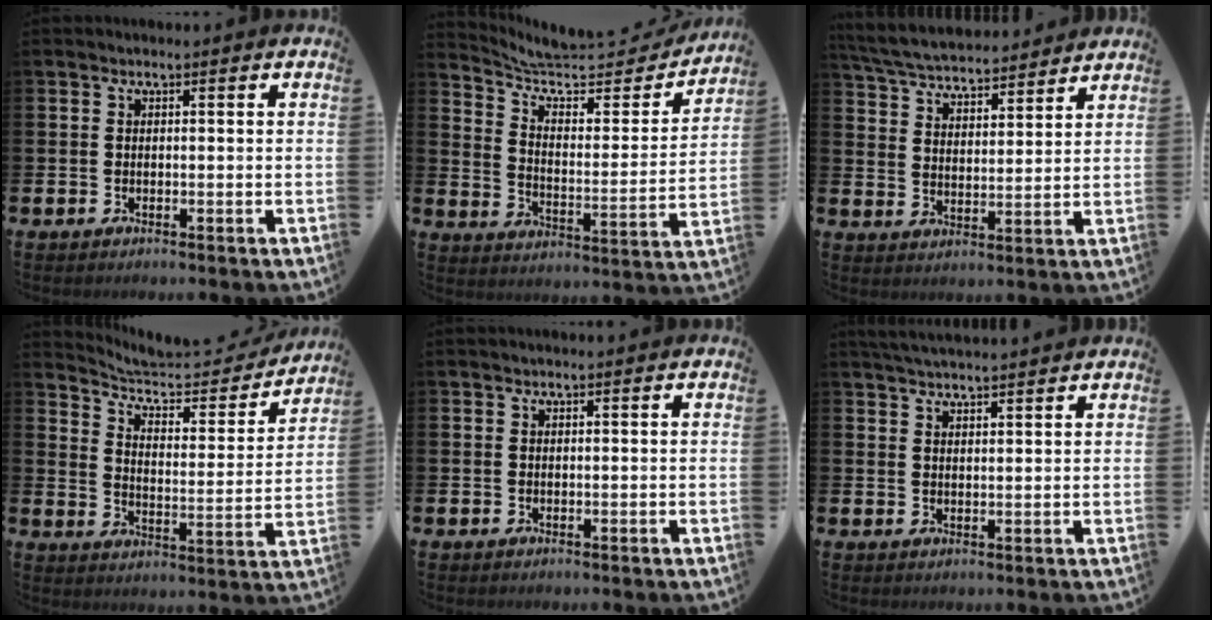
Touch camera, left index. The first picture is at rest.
{"total": 7.6, "force": [6.5, 2.5, 3.2], "torque": [-0.083, -0.051, 0.104]}
{"total": 5.6, "force": [5.5, 0.9, 0.6], "torque": [-0.041, -0.036, 0.097]}
{"total": 6.7, "force": [6.1, 1.8, 2.1], "torque": [-0.060, -0.049, 0.097]}
{"total": 0.6, "force": [0.6, 0.0, 0.2], "torque": [-0.003, 0.000, 0.012]}
{"total": 3.8, "force": [3.8, -0.1, 0.5], "torque": [-0.017, -0.013, 0.069]}